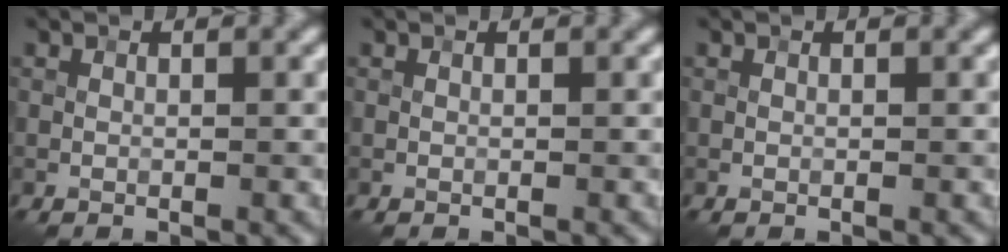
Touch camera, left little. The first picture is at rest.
{"total": 0.0}
{"total": 0.0}